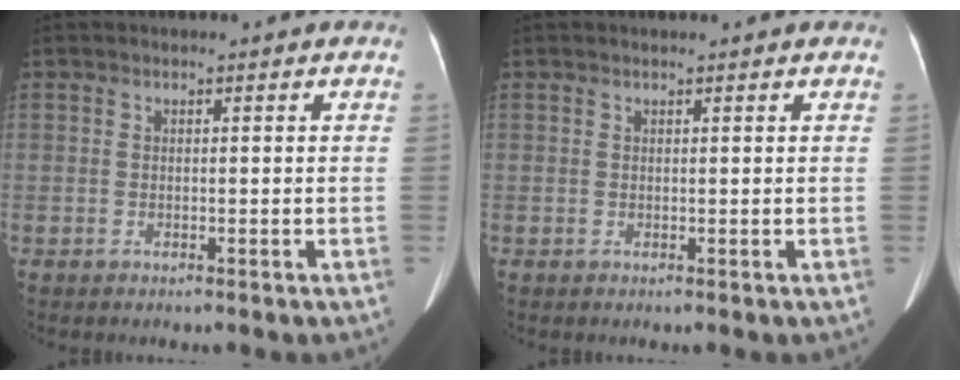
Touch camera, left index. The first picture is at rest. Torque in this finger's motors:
{"motor_torque": [-1.03, 0.67, -0.70, -0.09]}